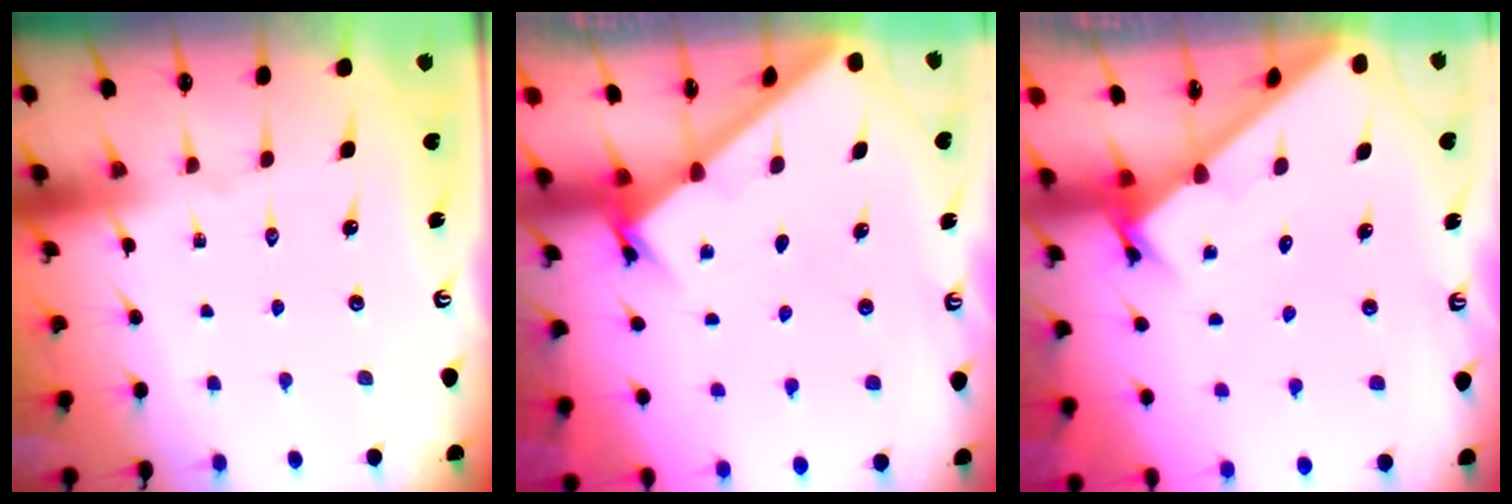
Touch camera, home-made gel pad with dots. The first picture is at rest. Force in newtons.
{"total": 1.7, "press": 1.7, "slide": 0.1}
{"total": 1.8, "press": 1.8, "slide": 0.1}